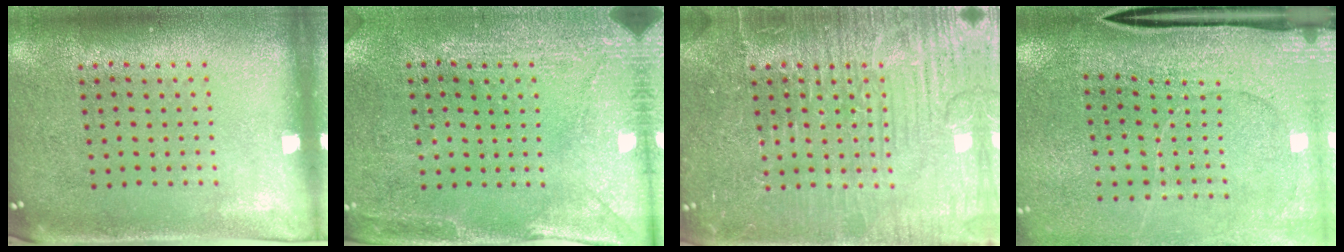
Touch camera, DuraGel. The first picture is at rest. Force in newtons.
{"total": 2.8, "press": 2.7, "slide": 0.9}
{"total": 7.3, "press": 7.2, "slide": 1.0}
{"total": 3.0, "press": 2.8, "slide": 1.1}